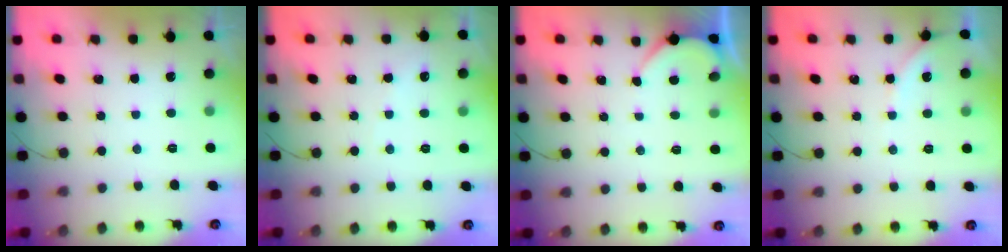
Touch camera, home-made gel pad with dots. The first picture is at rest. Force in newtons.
{"total": 2.0, "press": 2.0, "slide": 0.3}
{"total": 2.1, "press": 2.1, "slide": 0.3}
{"total": 3.1, "press": 3.1, "slide": 0.5}